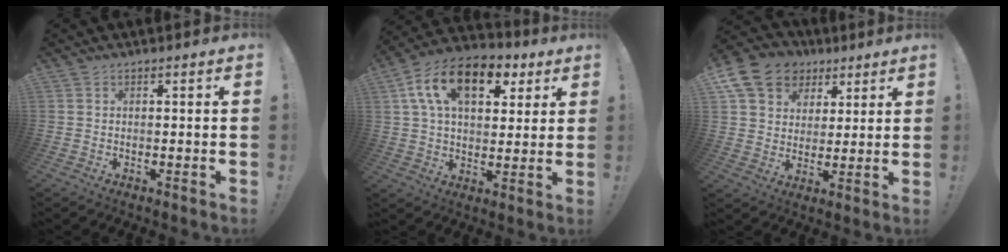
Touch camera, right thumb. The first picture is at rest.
{"total": 17.6, "force": [7.4, 10.3, 12.1], "torque": [-0.197, -0.020, 0.131]}
{"total": 13.7, "force": [7.4, 10.4, 4.9], "torque": [-0.078, -0.044, 0.148]}